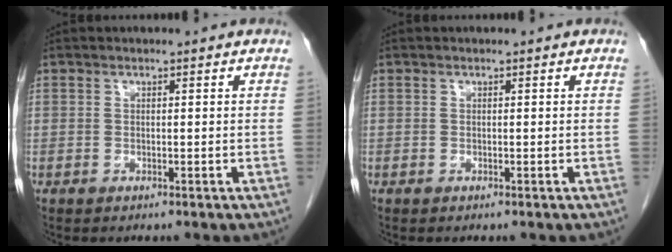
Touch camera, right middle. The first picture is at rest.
{"total": 0.0}